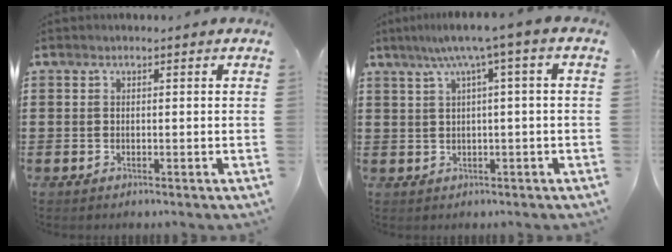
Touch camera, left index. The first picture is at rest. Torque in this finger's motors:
{"motor_torque": [1.63, -0.51, 0.37, 0.12]}